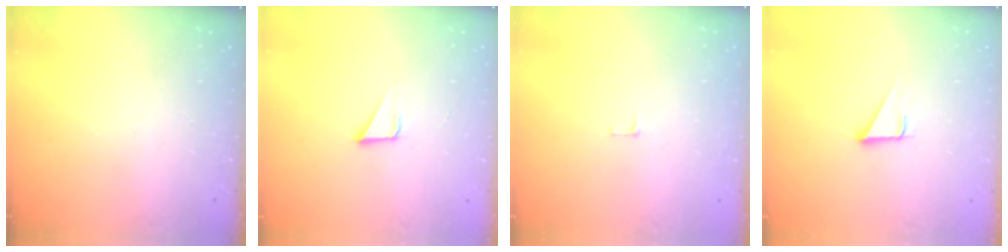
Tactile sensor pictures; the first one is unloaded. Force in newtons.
{"total": 2.1, "press": 2.1, "slide": 0.1}
{"total": 3.8, "press": 3.8, "slide": 0.3}
{"total": 2.9, "press": 2.9, "slide": 0.1}